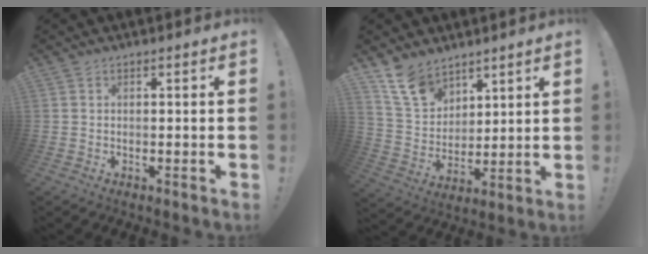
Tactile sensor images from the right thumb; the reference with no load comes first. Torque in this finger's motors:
{"motor_torque": [1.47, 1.61, -0.13, 0.19, 0.02]}